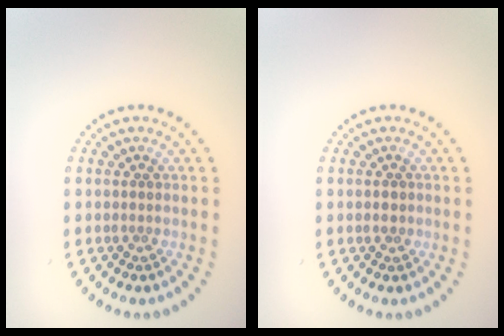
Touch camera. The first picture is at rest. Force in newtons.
{"total": 1.3, "press": 1.3, "slide": 0.1}